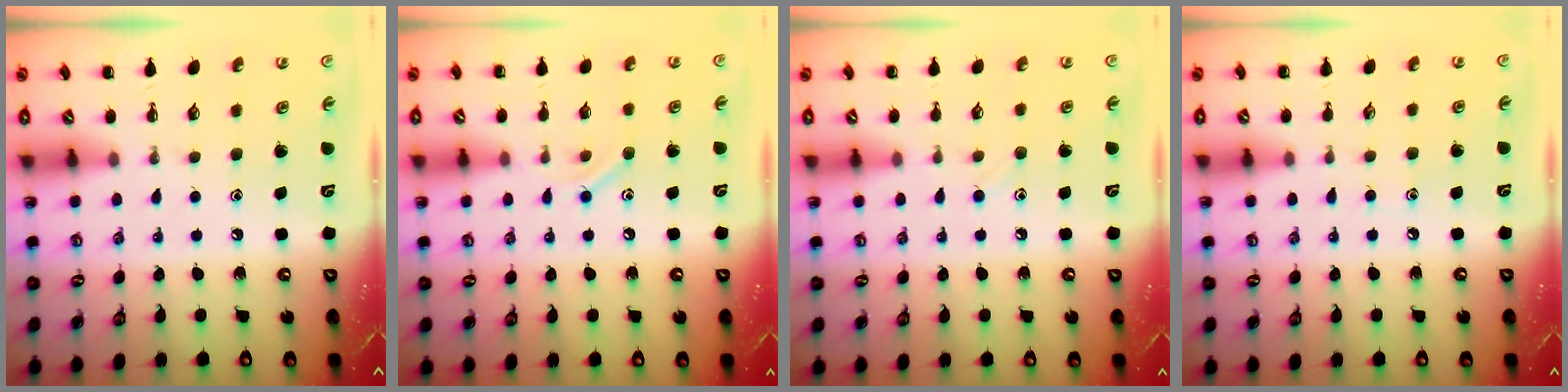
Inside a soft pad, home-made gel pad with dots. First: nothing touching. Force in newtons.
{"total": 7.8, "press": 7.7, "slide": 1.5}
{"total": 5.3, "press": 4.9, "slide": 2.0}
{"total": 4.2, "press": 3.9, "slide": 1.5}